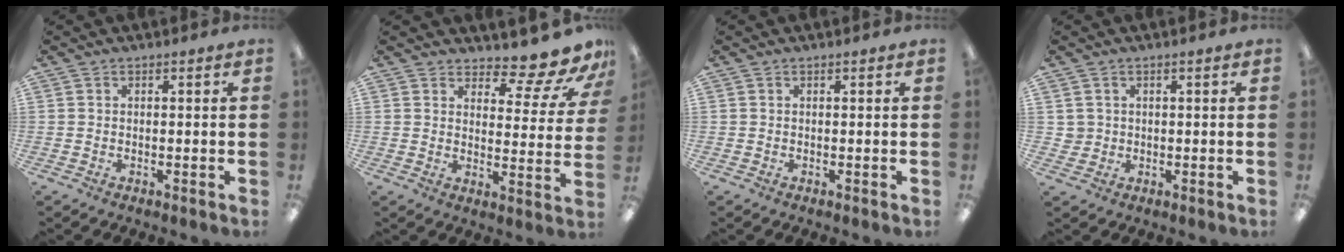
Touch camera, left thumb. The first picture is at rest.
{"total": 10.2, "force": [8.5, 2.8, 4.9], "torque": [-0.050, -0.077, 0.146]}
{"total": 0.0}
{"total": 2.2, "force": [0.8, 2.0, 0.2], "torque": [-0.009, 0.003, 0.013]}